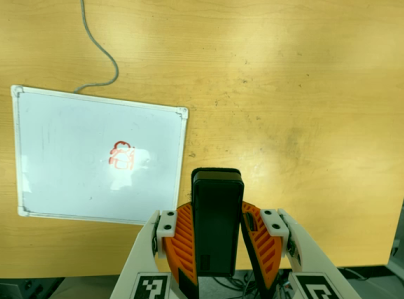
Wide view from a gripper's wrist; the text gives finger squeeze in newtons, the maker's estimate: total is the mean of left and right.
{"total": 6.1, "left": 4.8, "right": 7.4}